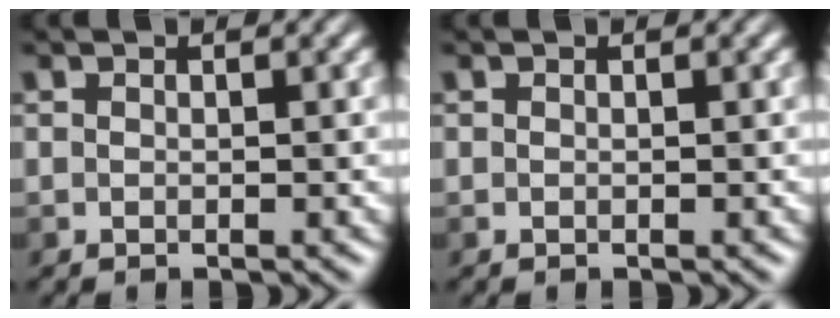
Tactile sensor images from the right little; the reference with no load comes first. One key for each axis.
{"total": 0.0}